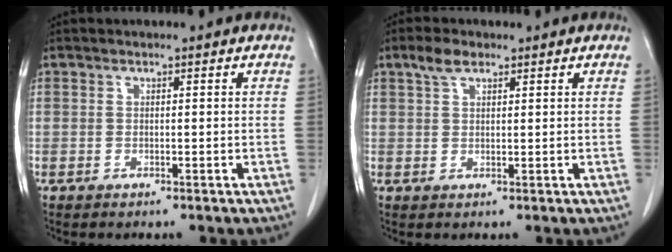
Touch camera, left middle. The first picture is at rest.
{"total": 3.0, "force": [2.0, 1.2, 1.9], "torque": [-0.043, 0.009, 0.041]}